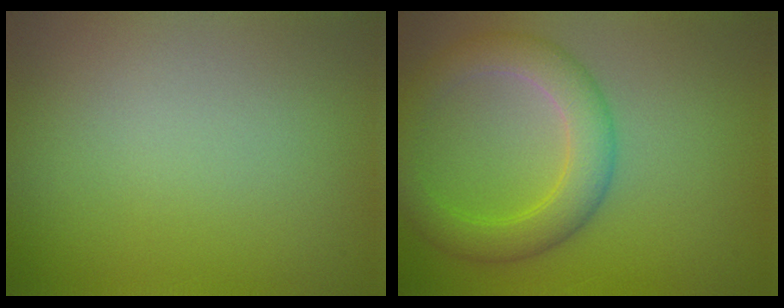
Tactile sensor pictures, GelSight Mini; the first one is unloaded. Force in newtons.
{"total": 4.9, "press": 4.9, "slide": 0.1}